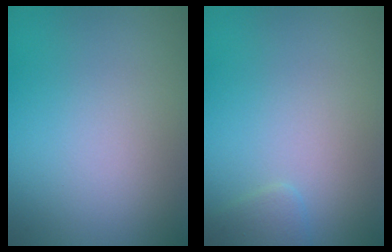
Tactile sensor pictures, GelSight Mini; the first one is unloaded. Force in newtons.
{"total": 1.0, "press": 1.0, "slide": 0.0}